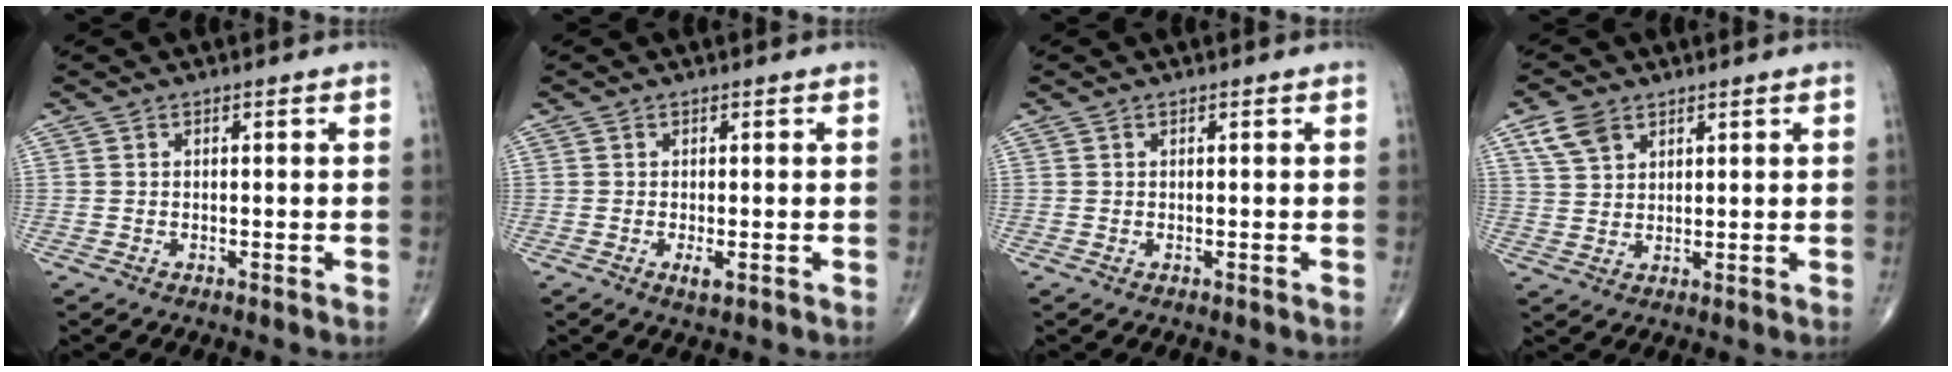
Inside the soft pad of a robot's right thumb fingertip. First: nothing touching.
{"total": 1.8, "force": [-0.5, 0.5, 1.6], "torque": [-0.032, -0.007, -0.009]}
{"total": 0.0}
{"total": 5.7, "force": [3.3, 3.6, 2.9], "torque": [-0.049, -0.007, 0.068]}